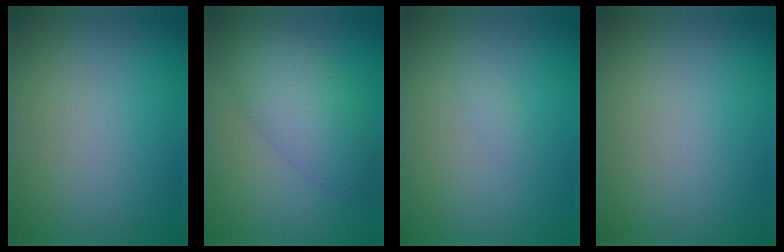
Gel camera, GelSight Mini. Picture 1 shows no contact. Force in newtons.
{"total": 4.9, "press": 4.9, "slide": 0.1}
{"total": 0.6, "press": 0.6, "slide": 0.1}
{"total": 0.0}